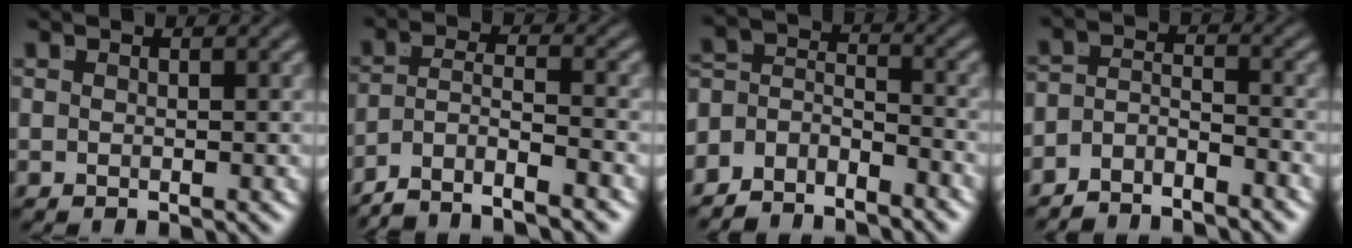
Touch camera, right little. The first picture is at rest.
{"total": 7.1, "force": [-4.9, 4.0, 3.2], "torque": [-0.066, -0.024, -0.082]}
{"total": 6.6, "force": [-1.8, 5.5, 3.3], "torque": [-0.061, -0.017, -0.042]}
{"total": 3.7, "force": [-2.9, 1.9, 1.4], "torque": [-0.016, -0.011, -0.056]}